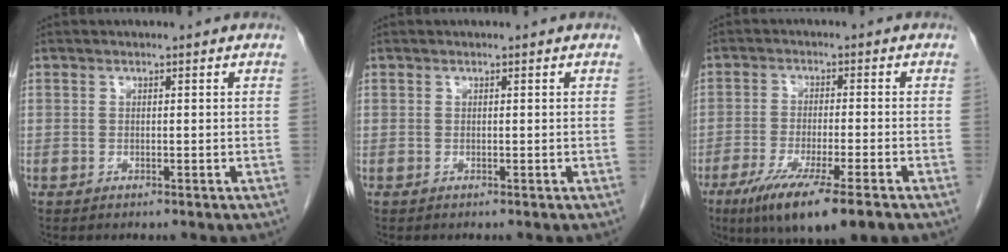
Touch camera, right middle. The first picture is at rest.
{"total": 0.0}
{"total": 12.2, "force": [-7.8, 0.9, 9.4], "torque": [-0.155, -0.031, -0.123]}